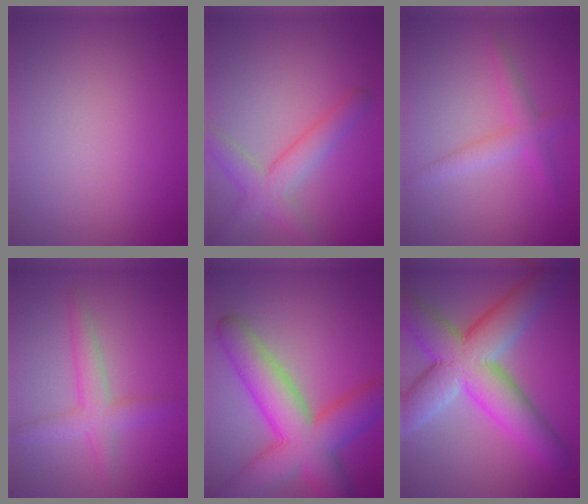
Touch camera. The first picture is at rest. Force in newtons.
{"total": 4.1, "press": 4.1, "slide": 0.2}
{"total": 2.5, "press": 2.5, "slide": 0.1}
{"total": 3.4, "press": 3.4, "slide": 0.3}
{"total": 10.3, "press": 10.2, "slide": 0.4}
{"total": 11.2, "press": 11.2, "slide": 0.4}